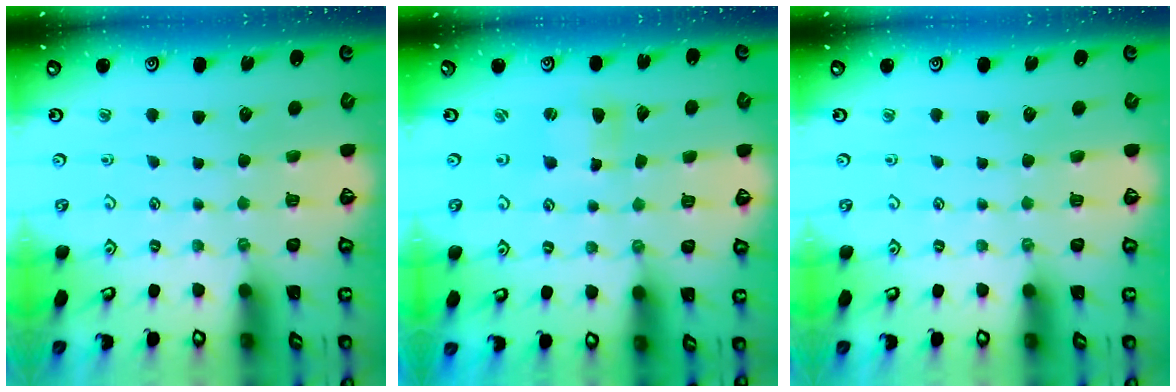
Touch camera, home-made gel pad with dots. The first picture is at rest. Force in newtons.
{"total": 2.1, "press": 2.1, "slide": 0.3}
{"total": 0.0}